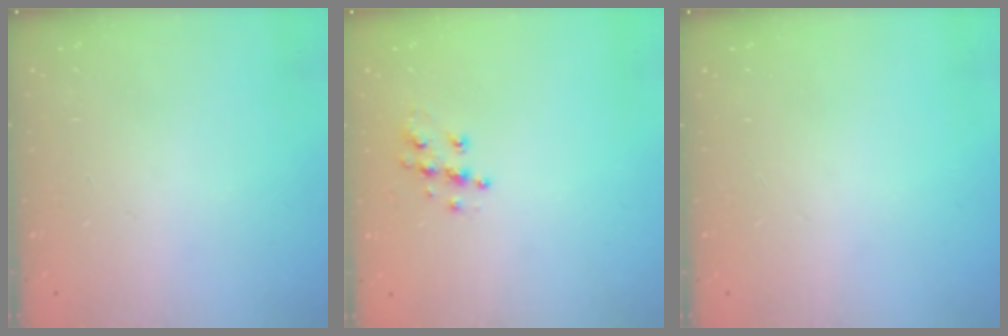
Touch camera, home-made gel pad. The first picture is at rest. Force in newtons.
{"total": 7.7, "press": 7.7, "slide": 0.3}
{"total": 0.0}